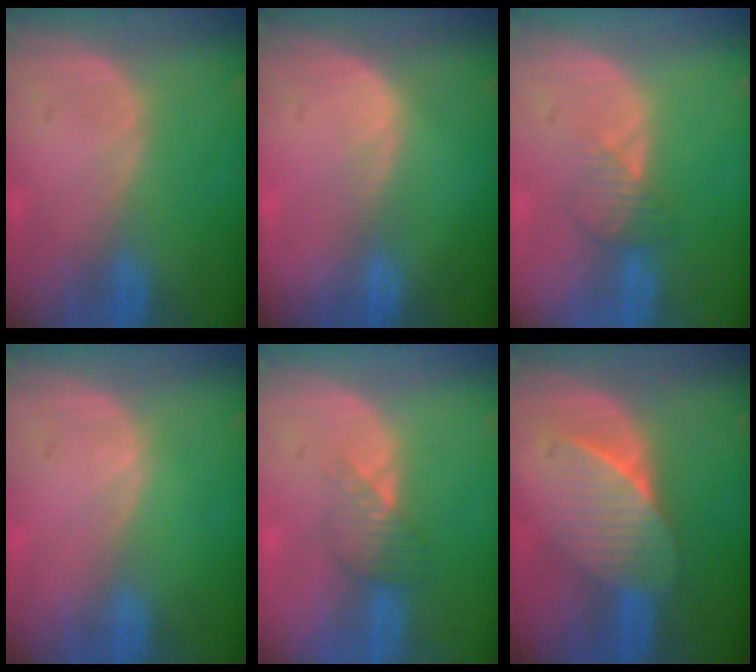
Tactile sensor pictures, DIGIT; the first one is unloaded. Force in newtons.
{"total": 1.5, "press": 1.0, "slide": 1.1}
{"total": 2.7, "press": 2.7, "slide": 0.3}
{"total": 0.0}
{"total": 3.5, "press": 3.1, "slide": 1.7}
{"total": 7.4, "press": 6.7, "slide": 3.2}